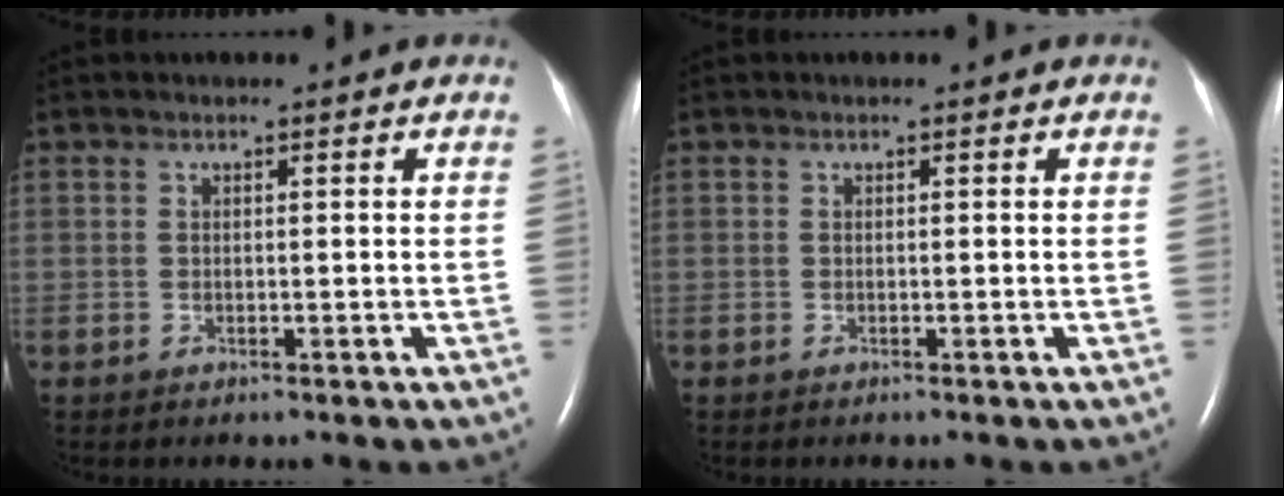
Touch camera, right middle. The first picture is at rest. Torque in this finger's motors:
{"motor_torque": [-0.01, 0.06, 0.00, 0.01]}